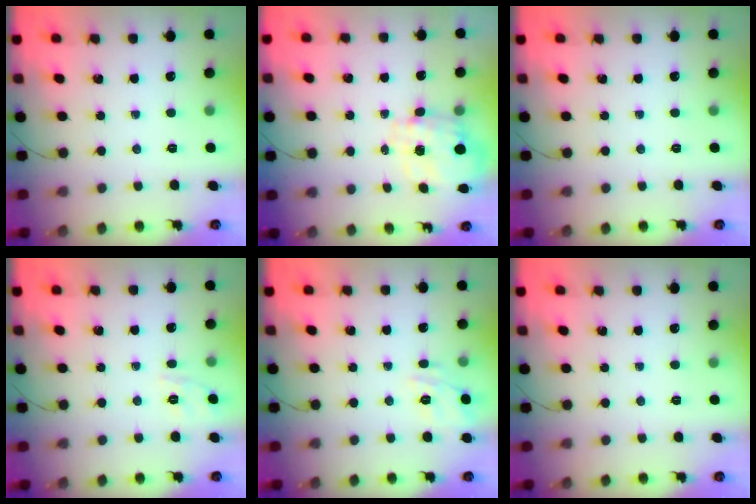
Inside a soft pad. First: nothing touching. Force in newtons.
{"total": 2.9, "press": 2.7, "slide": 1.2}
{"total": 0.0}
{"total": 1.8, "press": 0.5, "slide": 1.7}
{"total": 12.3, "press": 12.3, "slide": 0.7}
{"total": 0.0}